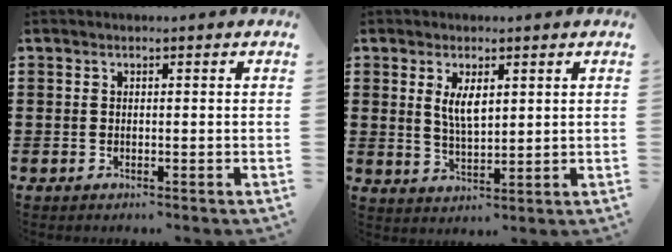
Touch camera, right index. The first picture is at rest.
{"total": 4.0, "force": [1.4, 1.5, 3.4], "torque": [-0.063, 0.000, 0.023]}